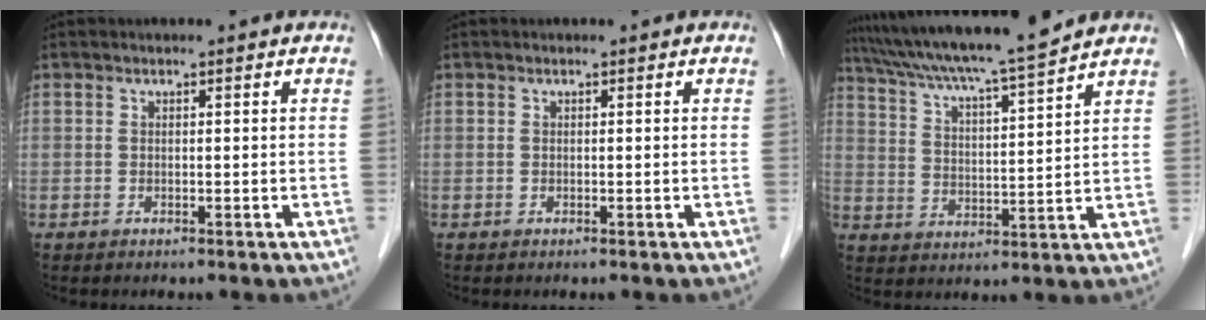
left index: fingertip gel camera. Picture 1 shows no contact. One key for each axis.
{"total": 0.0}
{"total": 14.8, "fx": 13.1, "fy": -1.0, "fz": 6.9, "tx": -0.125, "ty": 0.004, "tz": 0.209}